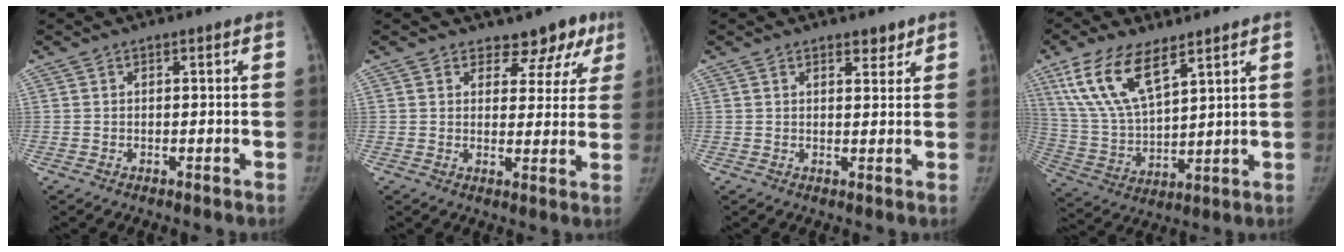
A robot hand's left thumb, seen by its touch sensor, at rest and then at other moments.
{"total": 7.7, "force": [5.7, 4.7, 2.0], "torque": [0.021, -0.029, 0.057]}
{"total": 2.4, "force": [1.8, 1.1, 1.1], "torque": [-0.002, -0.013, 0.025]}
{"total": 14.8, "force": [8.5, 6.0, 10.5], "torque": [-0.201, -0.028, 0.175]}